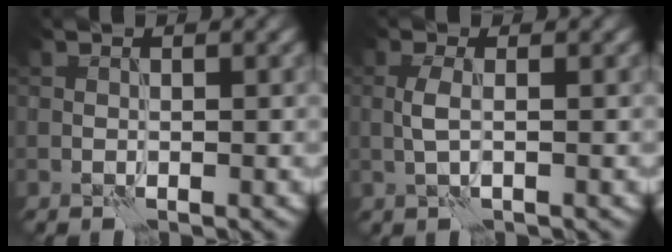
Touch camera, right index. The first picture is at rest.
{"total": 1.6, "force": [-0.1, 0.3, 1.6], "torque": [-0.035, 0.006, -0.004]}